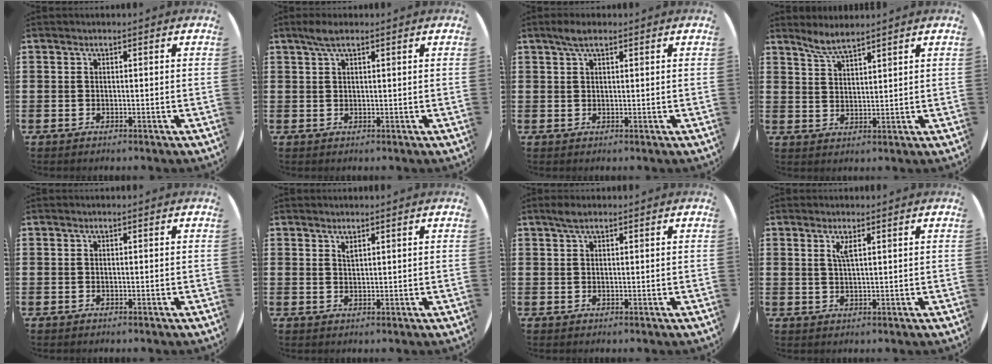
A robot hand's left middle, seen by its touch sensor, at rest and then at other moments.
{"total": 2.1, "force": [1.4, 0.4, 1.4], "torque": [-0.030, 0.005, 0.024]}
{"total": 2.1, "force": [1.4, 0.6, 1.5], "torque": [-0.031, 0.006, 0.023]}
{"total": 3.4, "force": [3.3, 0.0, 1.0], "torque": [-0.027, -0.005, 0.060]}
{"total": 0.0}
{"total": 1.0, "force": [0.9, 0.1, 0.2], "torque": [-0.005, 0.001, 0.017]}
{"total": 1.6, "force": [1.2, 0.4, 1.0], "torque": [-0.020, 0.004, 0.020]}
{"total": 2.0, "force": [1.2, 0.2, 1.5], "torque": [-0.024, -0.001, 0.018]}